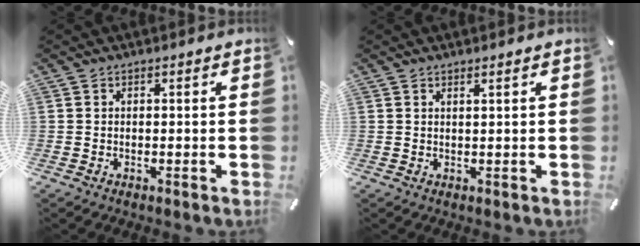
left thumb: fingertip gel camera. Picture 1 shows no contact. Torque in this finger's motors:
{"motor_torque": [-0.09, -0.36, -0.23, 0.11, 0.02]}